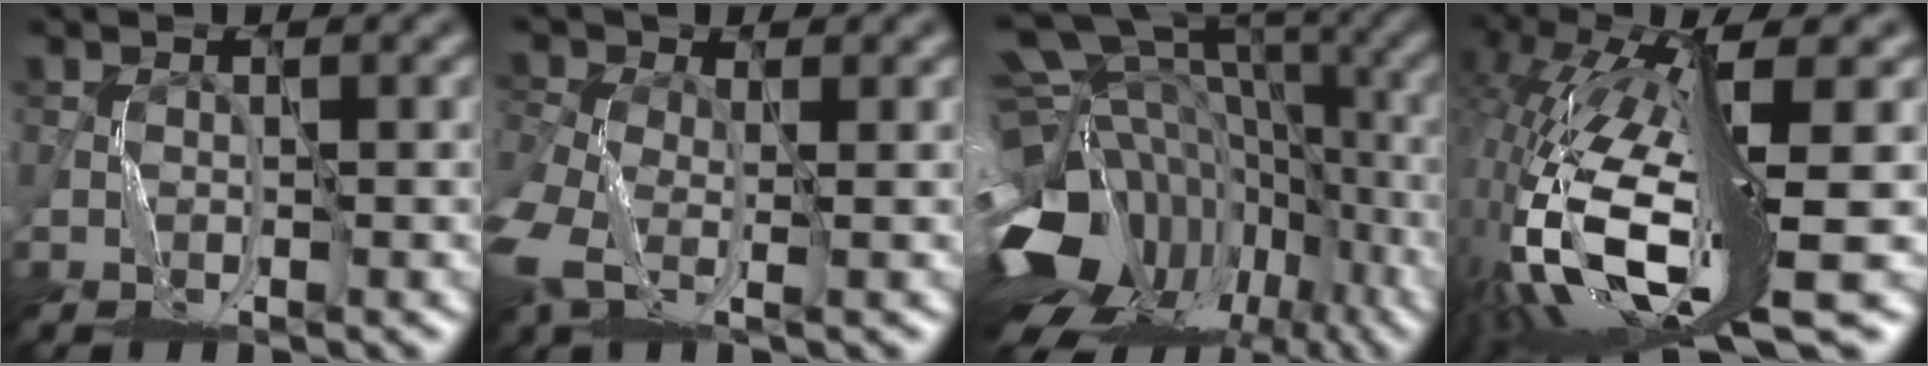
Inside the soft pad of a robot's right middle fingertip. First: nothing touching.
{"total": 5.2, "force": [-1.4, 3.4, 3.6], "torque": [-0.097, -0.022, -0.037]}
{"total": 18.2, "force": [-4.8, 13.2, 11.5], "torque": [-0.206, -0.003, -0.040]}
{"total": 15.8, "force": [-4.0, 4.6, 14.6], "torque": [-0.321, -0.014, -0.062]}